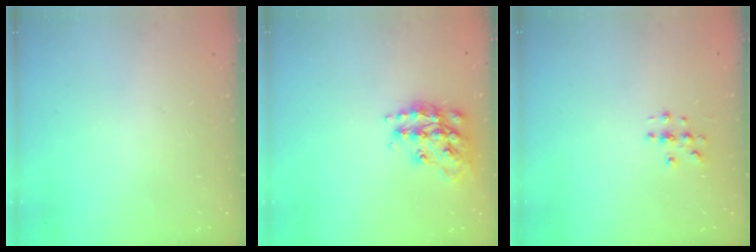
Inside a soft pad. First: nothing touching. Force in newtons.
{"total": 17.2, "press": 17.2, "slide": 1.2}
{"total": 2.8, "press": 2.8, "slide": 0.3}